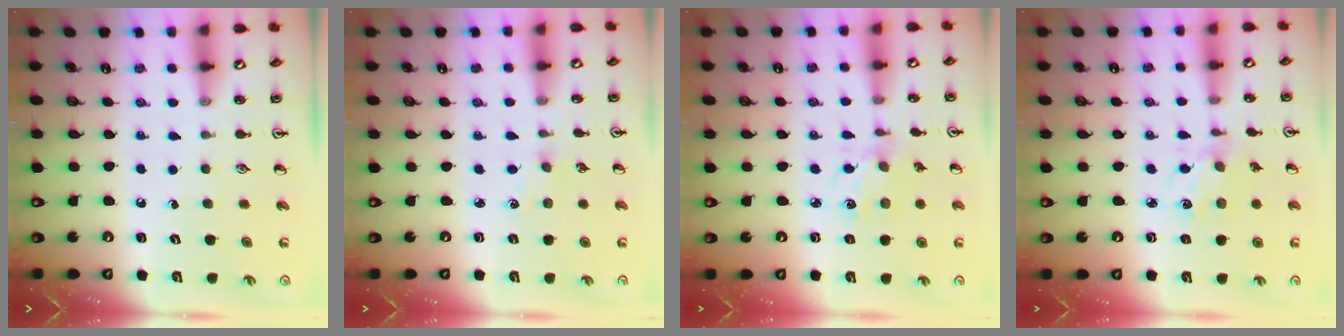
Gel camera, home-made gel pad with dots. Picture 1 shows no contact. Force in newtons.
{"total": 1.2, "press": 1.2, "slide": 0.3}
{"total": 2.1, "press": 2.0, "slide": 0.6}
{"total": 2.1, "press": 2.0, "slide": 0.6}